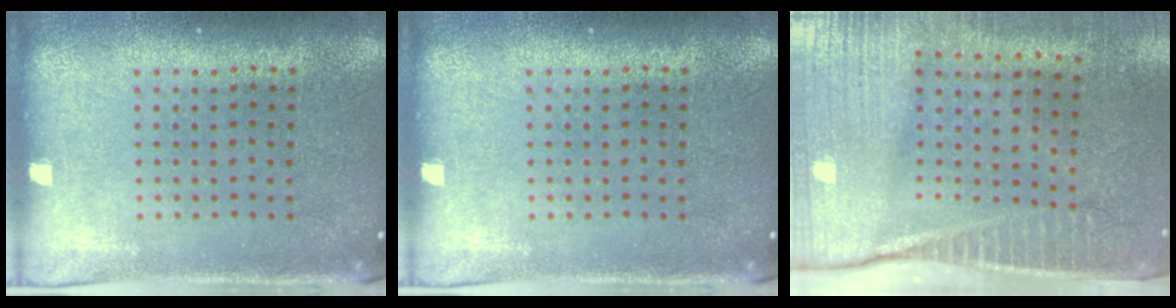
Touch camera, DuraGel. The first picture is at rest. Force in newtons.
{"total": 0.0}
{"total": 4.1, "press": 3.7, "slide": 1.9}